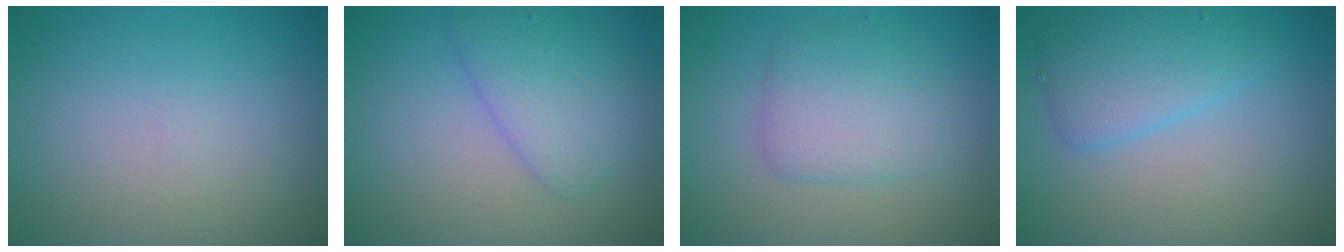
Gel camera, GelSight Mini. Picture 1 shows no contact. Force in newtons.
{"total": 3.6, "press": 3.6, "slide": 0.2}
{"total": 3.8, "press": 3.8, "slide": 0.2}
{"total": 3.5, "press": 3.5, "slide": 0.2}